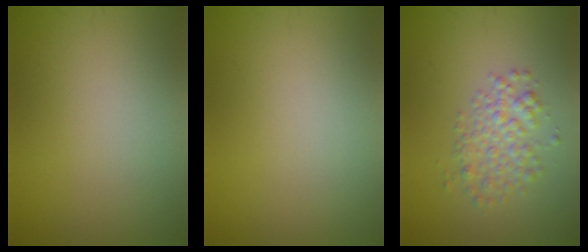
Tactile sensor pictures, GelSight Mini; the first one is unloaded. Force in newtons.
{"total": 0.0}
{"total": 3.1, "press": 3.1, "slide": 0.1}